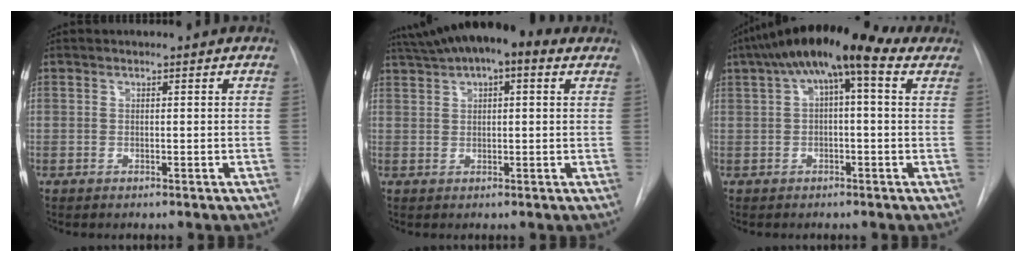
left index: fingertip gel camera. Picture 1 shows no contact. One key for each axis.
{"total": 12.4, "fx": 8.2, "fy": 3.8, "fz": 8.5, "tx": -0.138, "ty": 0.053, "tz": 0.130}
{"total": 13.7, "fx": 7.0, "fy": 3.8, "fz": 11.2, "tx": -0.183, "ty": 0.060, "tz": 0.099}